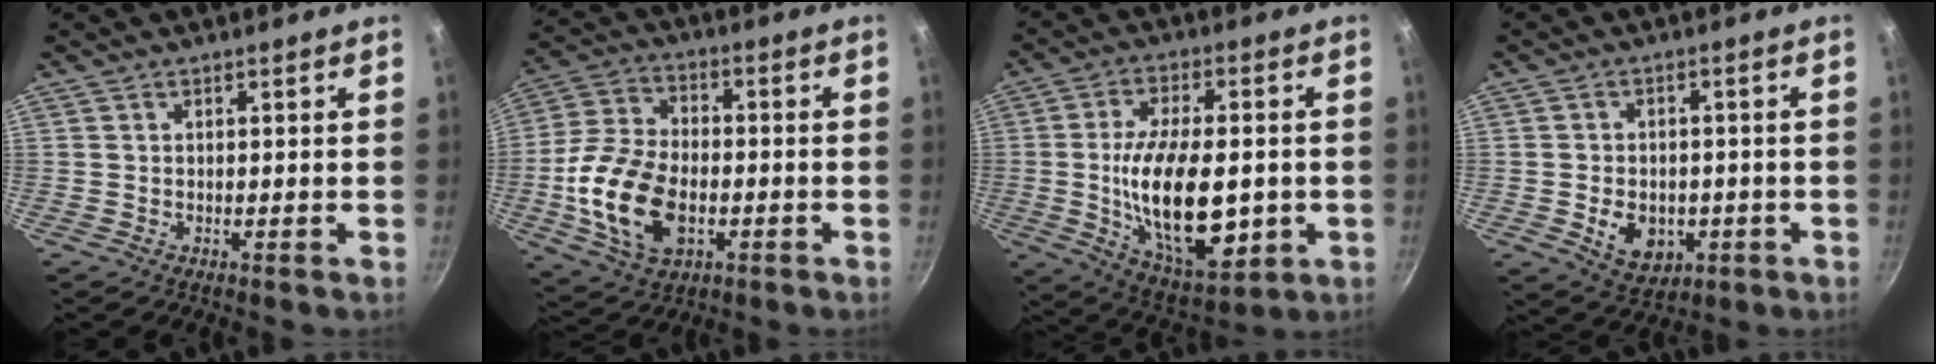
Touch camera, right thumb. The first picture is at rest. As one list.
[{"total": 16.7, "force": [-3.7, 10.5, 12.5], "torque": [-0.233, 0.019, -0.068]}, {"total": 19.8, "force": [-2.0, 9.4, 17.3], "torque": [-0.273, -0.006, -0.022]}, {"total": 9.0, "force": [-2.3, 6.7, 5.5], "torque": [-0.060, 0.003, -0.023]}]